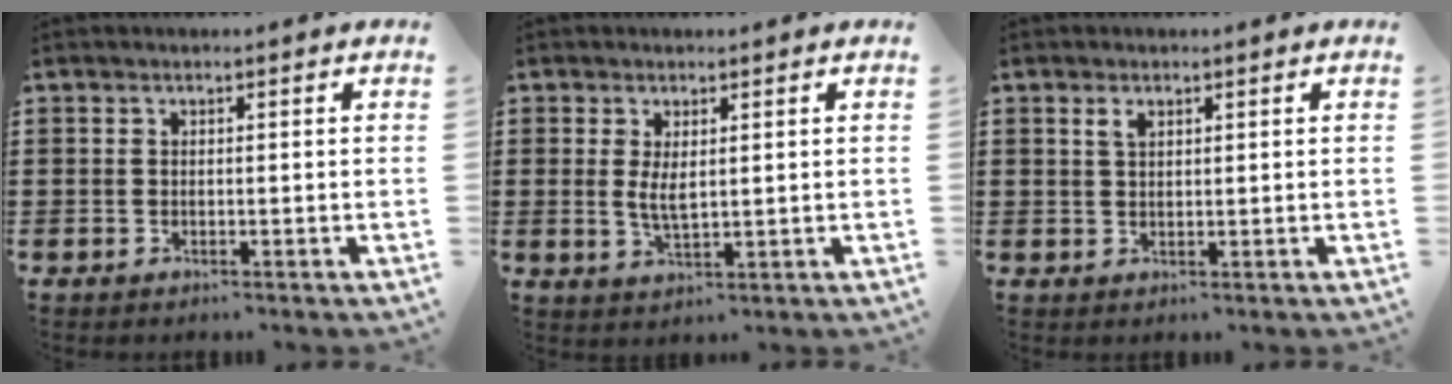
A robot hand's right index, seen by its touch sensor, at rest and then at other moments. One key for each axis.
{"total": 3.2, "fx": 0.7, "fy": 1.2, "fz": 2.9, "tx": -0.049, "ty": 0.000, "tz": 0.010}
{"total": 1.5, "fx": 0.9, "fy": 0.8, "fz": 1.0, "tx": -0.024, "ty": 0.004, "tz": 0.015}